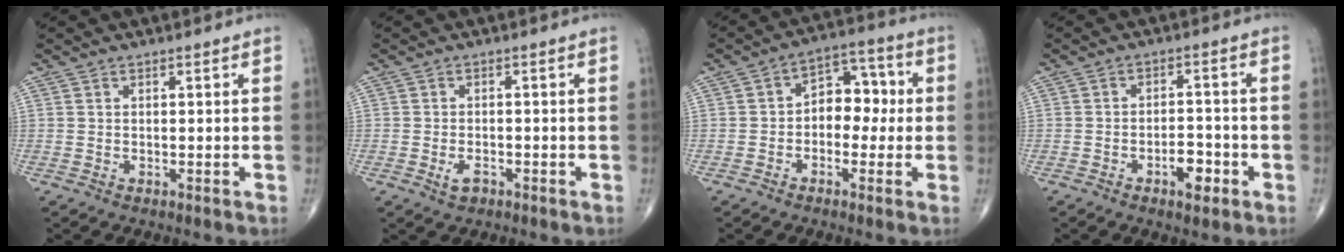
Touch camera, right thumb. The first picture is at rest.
{"total": 2.4, "force": [-1.2, 1.4, 1.5], "torque": [-0.028, 0.004, -0.017]}
{"total": 8.6, "force": [-0.2, 6.0, 6.2], "torque": [-0.049, 0.035, -0.016]}
{"total": 5.2, "force": [-2.4, 2.5, 3.8], "torque": [-0.044, 0.017, -0.037]}